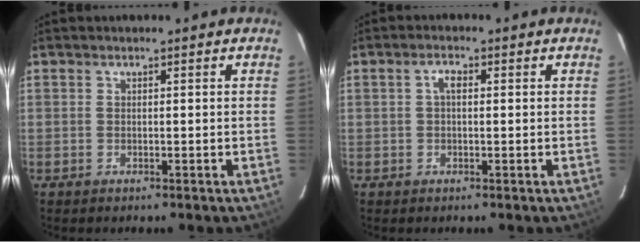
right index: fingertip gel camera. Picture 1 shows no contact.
{"total": 2.1, "force": [0.3, 1.0, 1.8], "torque": [-0.036, 0.009, 0.004]}